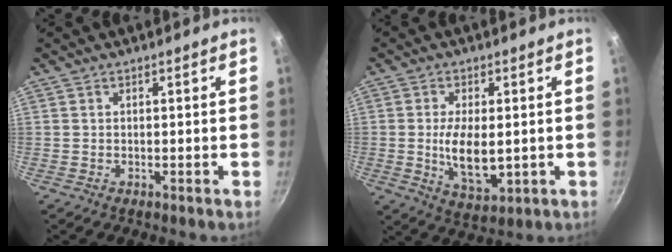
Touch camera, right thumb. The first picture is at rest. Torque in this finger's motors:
{"motor_torque": [2.69, 2.31, 1.44, -0.43, 0.43]}